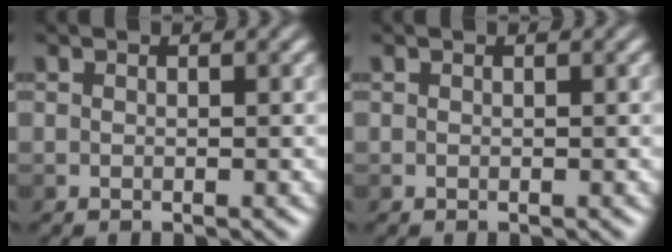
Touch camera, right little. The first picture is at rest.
{"total": 0.0}